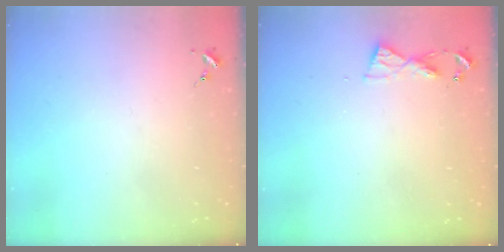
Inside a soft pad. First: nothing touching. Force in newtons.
{"total": 5.6, "press": 5.5, "slide": 0.5}